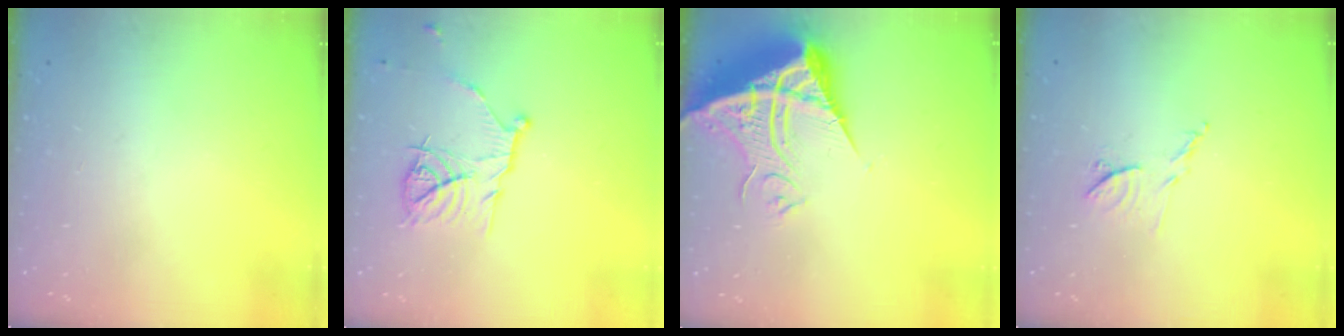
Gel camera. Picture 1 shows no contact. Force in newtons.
{"total": 11.2, "press": 11.2, "slide": 0.8}
{"total": 13.2, "press": 13.1, "slide": 1.2}
{"total": 7.7, "press": 7.7, "slide": 0.5}